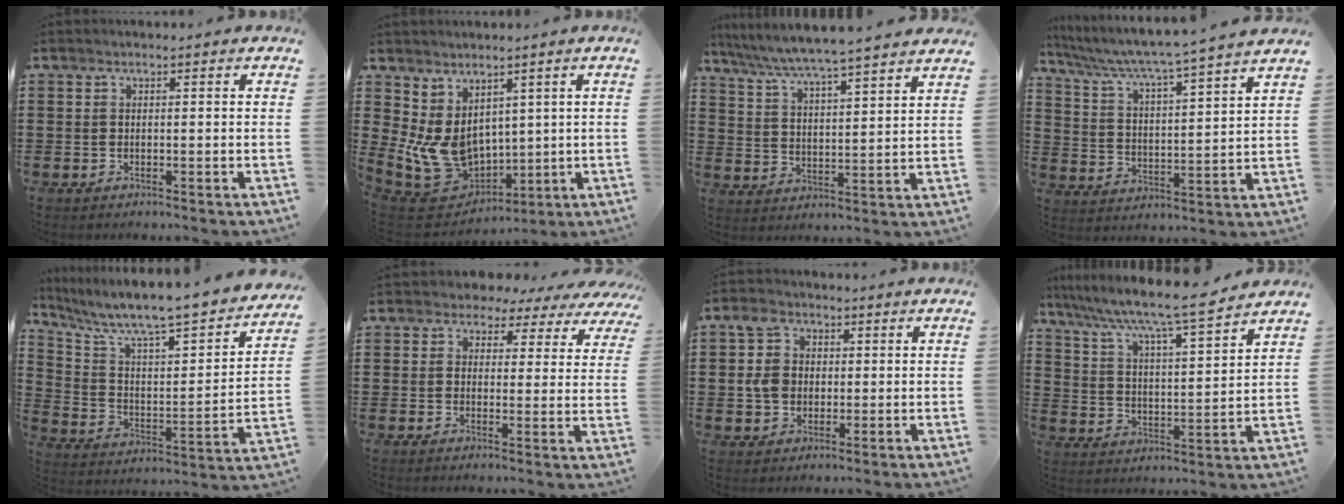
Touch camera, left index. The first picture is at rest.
{"total": 10.3, "force": [0.3, 8.4, 5.9], "torque": [-0.156, -0.012, 0.014]}
{"total": 5.5, "force": [5.2, -0.8, 1.7], "torque": [-0.058, -0.036, 0.083]}
{"total": 4.8, "force": [4.2, -0.9, 2.1], "torque": [-0.063, -0.039, 0.060]}
{"total": 7.0, "force": [6.2, 0.4, 3.2], "torque": [-0.095, -0.063, 0.096]}
{"total": 3.1, "force": [2.5, 1.8, 0.5], "torque": [-0.029, -0.008, 0.041]}
{"total": 6.1, "force": [0.8, 5.3, 3.0], "torque": [-0.089, 0.013, 0.011]}
{"total": 7.0, "force": [5.9, 0.0, 3.7], "torque": [-0.096, -0.040, 0.090]}